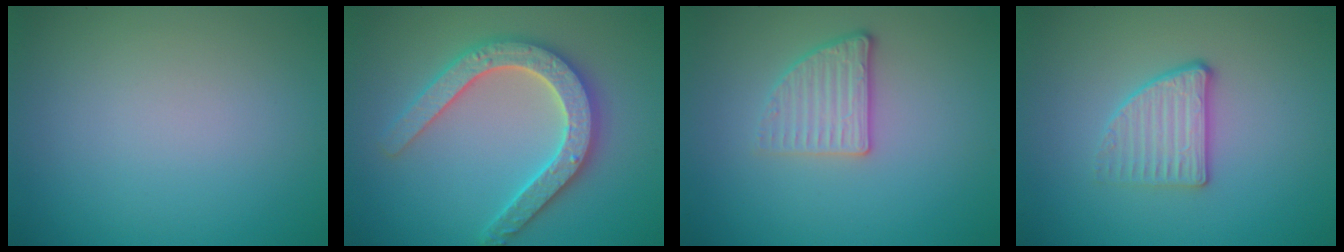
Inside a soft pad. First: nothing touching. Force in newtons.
{"total": 5.3, "press": 5.2, "slide": 1.0}
{"total": 2.7, "press": 2.4, "slide": 1.1}
{"total": 2.7, "press": 2.4, "slide": 1.2}